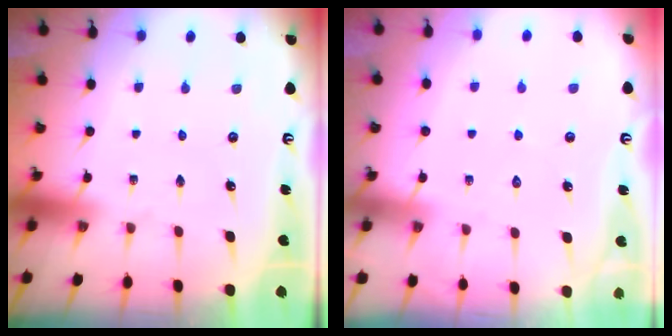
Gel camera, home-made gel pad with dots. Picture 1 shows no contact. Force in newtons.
{"total": 5.7, "press": 5.7, "slide": 0.7}